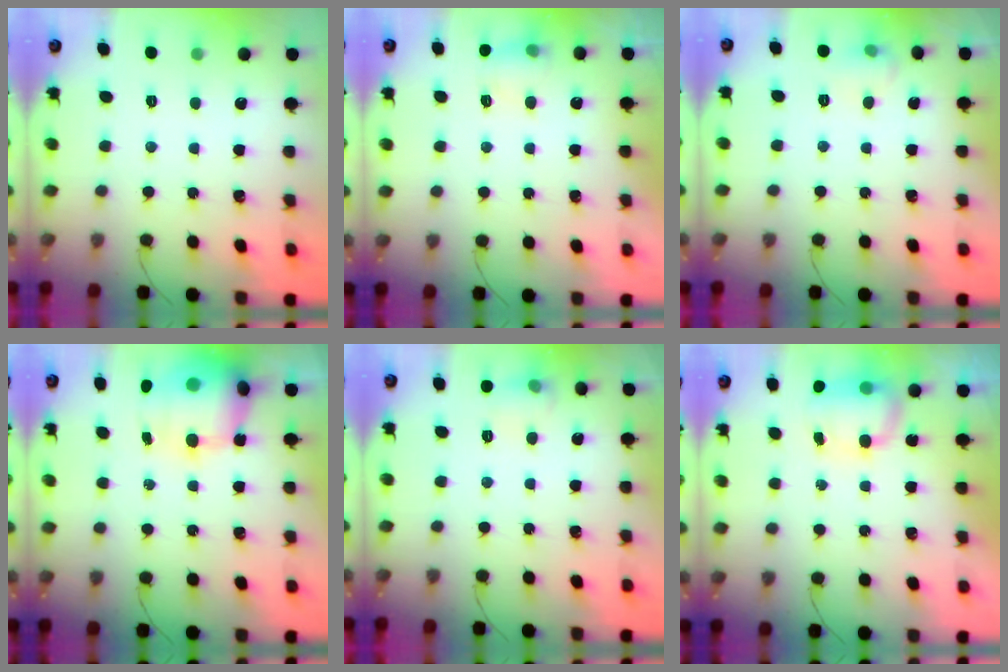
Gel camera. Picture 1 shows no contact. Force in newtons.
{"total": 7.5, "press": 7.2, "slide": 1.8}
{"total": 5.8, "press": 5.6, "slide": 1.6}
{"total": 16.9, "press": 16.4, "slide": 3.9}
{"total": 6.5, "press": 6.4, "slide": 1.4}
{"total": 7.1, "press": 7.0, "slide": 1.3}